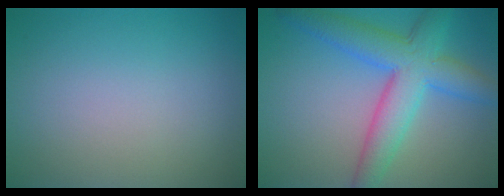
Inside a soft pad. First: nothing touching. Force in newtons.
{"total": 7.0, "press": 7.0, "slide": 0.2}